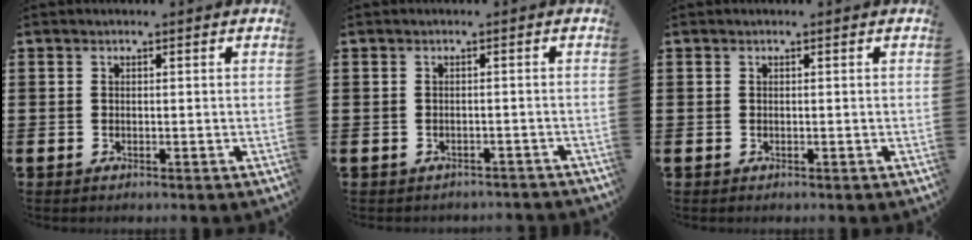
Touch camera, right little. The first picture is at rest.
{"total": 0.8, "force": [-0.8, 0.0, -0.1], "torque": [0.000, -0.003, -0.017]}
{"total": 0.0}